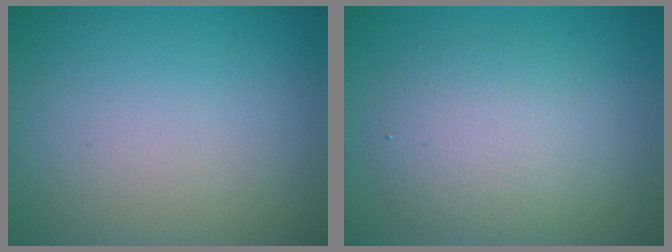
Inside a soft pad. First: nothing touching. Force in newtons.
{"total": 4.5, "press": 4.5, "slide": 0.2}